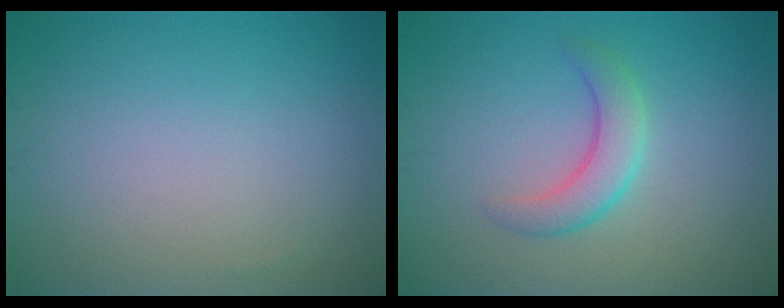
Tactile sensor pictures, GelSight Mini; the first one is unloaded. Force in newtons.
{"total": 2.9, "press": 2.9, "slide": 0.2}